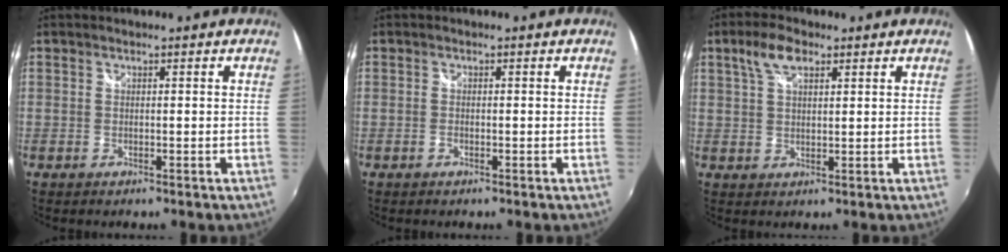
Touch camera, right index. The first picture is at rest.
{"total": 0.6, "force": [-0.4, 0.2, 0.5], "torque": [-0.010, 0.000, -0.008]}
{"total": 5.6, "force": [2.9, 2.6, 4.0], "torque": [-0.076, 0.013, 0.055]}